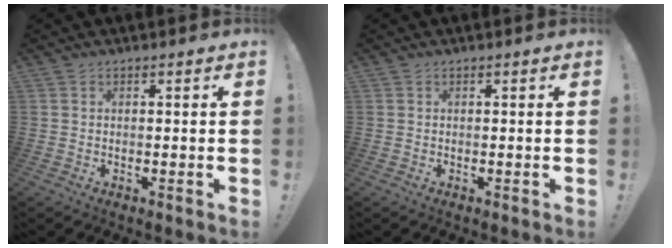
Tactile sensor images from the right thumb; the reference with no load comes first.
{"total": 0.0}